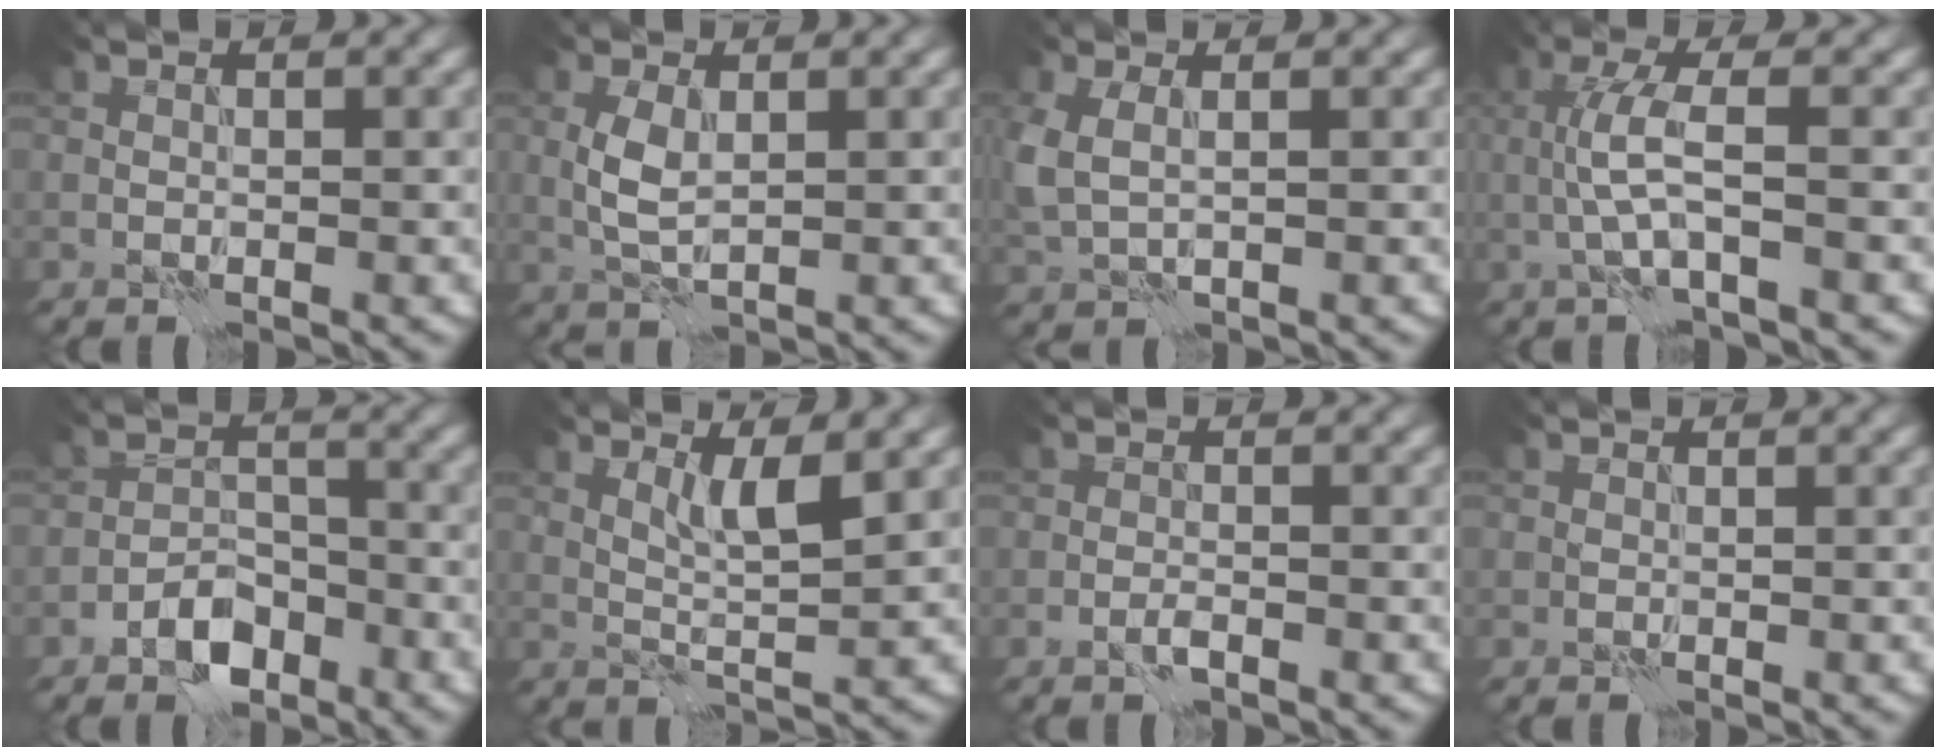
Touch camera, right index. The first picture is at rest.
{"total": 2.8, "force": [0.4, 1.3, 2.4], "torque": [-0.057, 0.001, 0.010]}
{"total": 2.9, "force": [0.3, 1.6, 2.3], "torque": [-0.068, -0.004, 0.013]}
{"total": 3.8, "force": [-0.1, 0.8, 3.7], "torque": [-0.082, 0.002, -0.003]}
{"total": 4.2, "force": [-2.7, 2.3, 2.2], "torque": [-0.030, 0.004, -0.053]}
{"total": 2.8, "force": [1.2, 0.2, 2.5], "torque": [-0.051, -0.008, 0.026]}
{"total": 1.1, "force": [-0.7, 0.3, 0.8], "torque": [-0.019, 0.001, -0.016]}
{"total": 0.0}